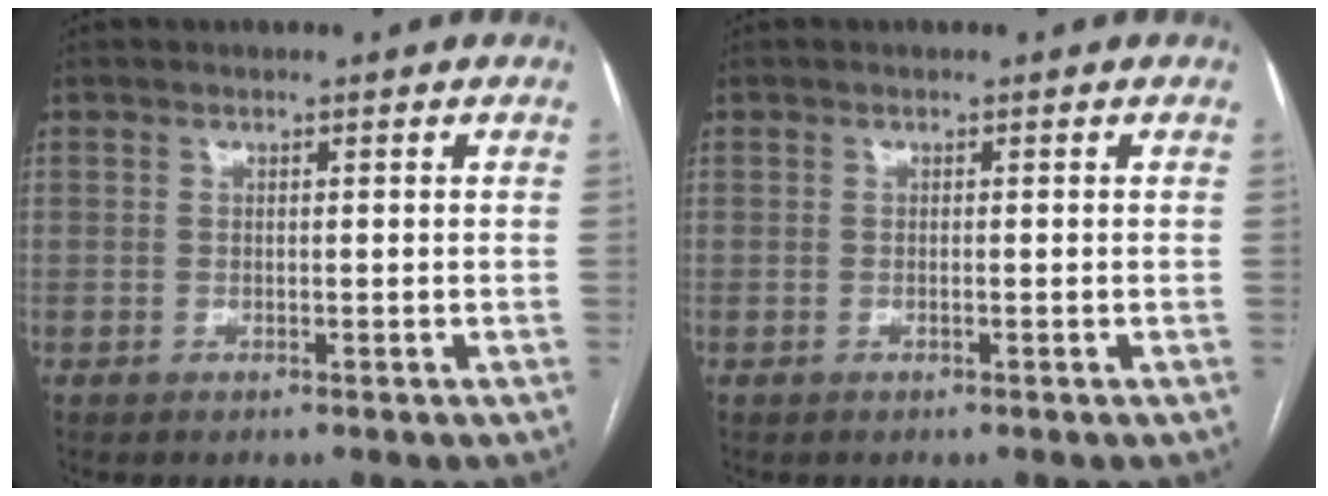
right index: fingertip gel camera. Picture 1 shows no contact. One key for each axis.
{"total": 0.0}